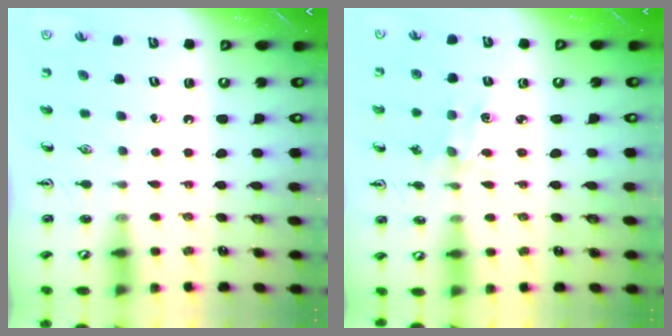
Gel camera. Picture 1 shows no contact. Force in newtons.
{"total": 2.3, "press": 2.3, "slide": 0.5}